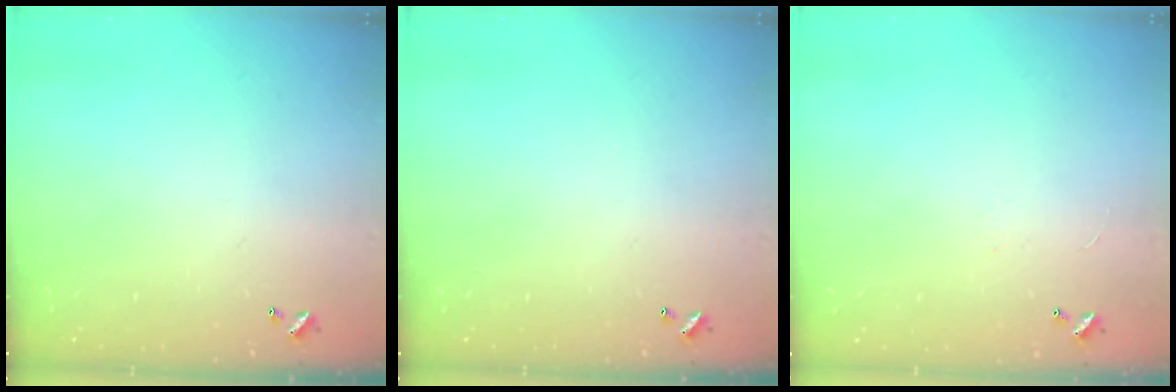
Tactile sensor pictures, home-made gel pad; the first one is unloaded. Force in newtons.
{"total": 0.0}
{"total": 1.3, "press": 1.3, "slide": 0.4}